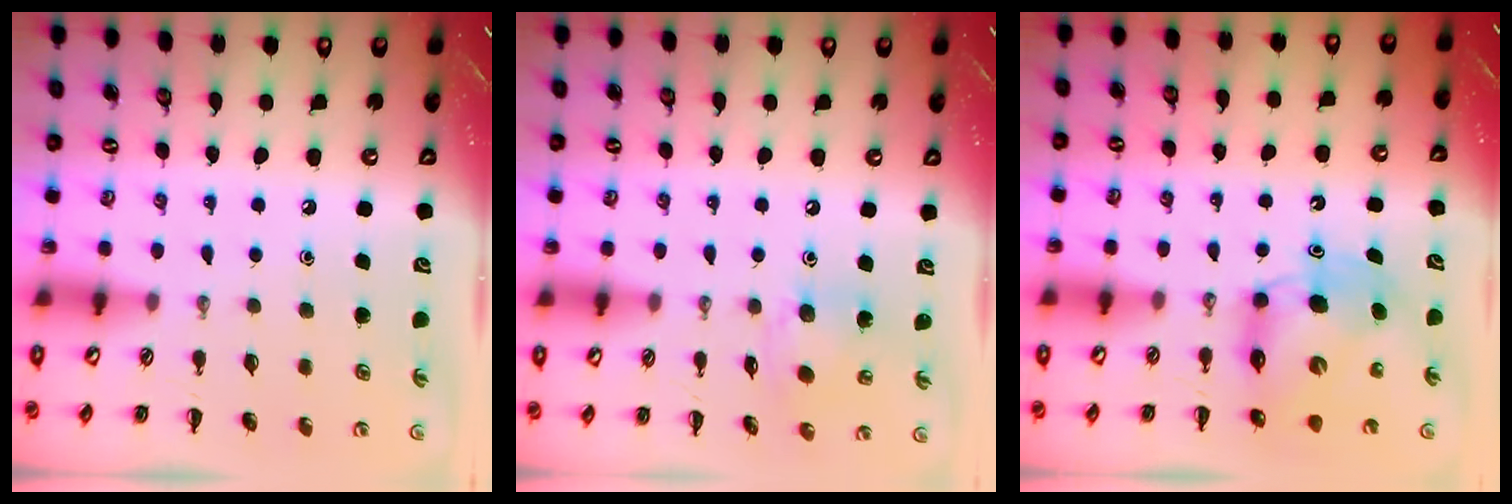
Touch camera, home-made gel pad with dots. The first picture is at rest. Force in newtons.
{"total": 9.4, "press": 9.4, "slide": 0.9}
{"total": 7.2, "press": 7.2, "slide": 0.9}